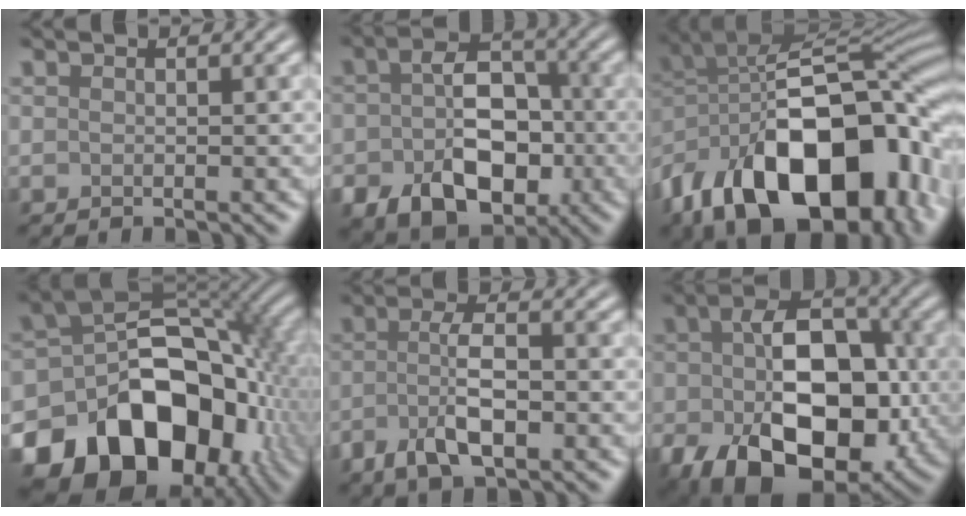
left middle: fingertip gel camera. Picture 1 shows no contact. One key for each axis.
{"total": 9.8, "fx": -3.1, "fy": 6.5, "fz": 6.6, "tx": -0.115, "ty": -0.020, "tz": -0.040}
{"total": 18.9, "fx": -8.2, "fy": 10.5, "fz": 13.4, "tx": -0.212, "ty": 0.000, "tz": -0.141}
{"total": 18.1, "fx": -7.6, "fy": 12.1, "fz": 11.1, "tx": -0.177, "ty": -0.026, "tz": -0.124}
{"total": 4.6, "fx": -1.8, "fy": 1.6, "fz": 3.9, "tx": -0.079, "ty": 0.003, "tz": -0.036}
{"total": 14.5, "fx": -3.2, "fy": 9.2, "fz": 10.7, "tx": -0.186, "ty": -0.034, "tz": -0.049}